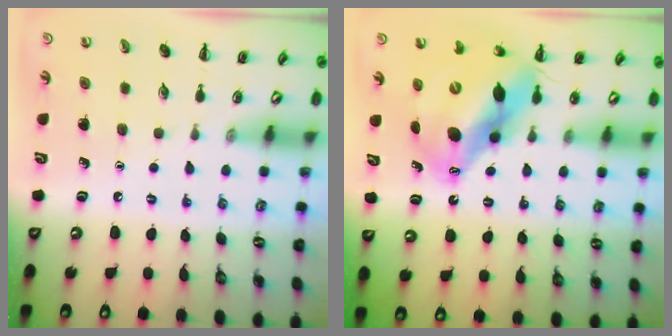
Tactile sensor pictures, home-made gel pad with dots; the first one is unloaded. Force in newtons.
{"total": 14.7, "press": 14.1, "slide": 3.9}